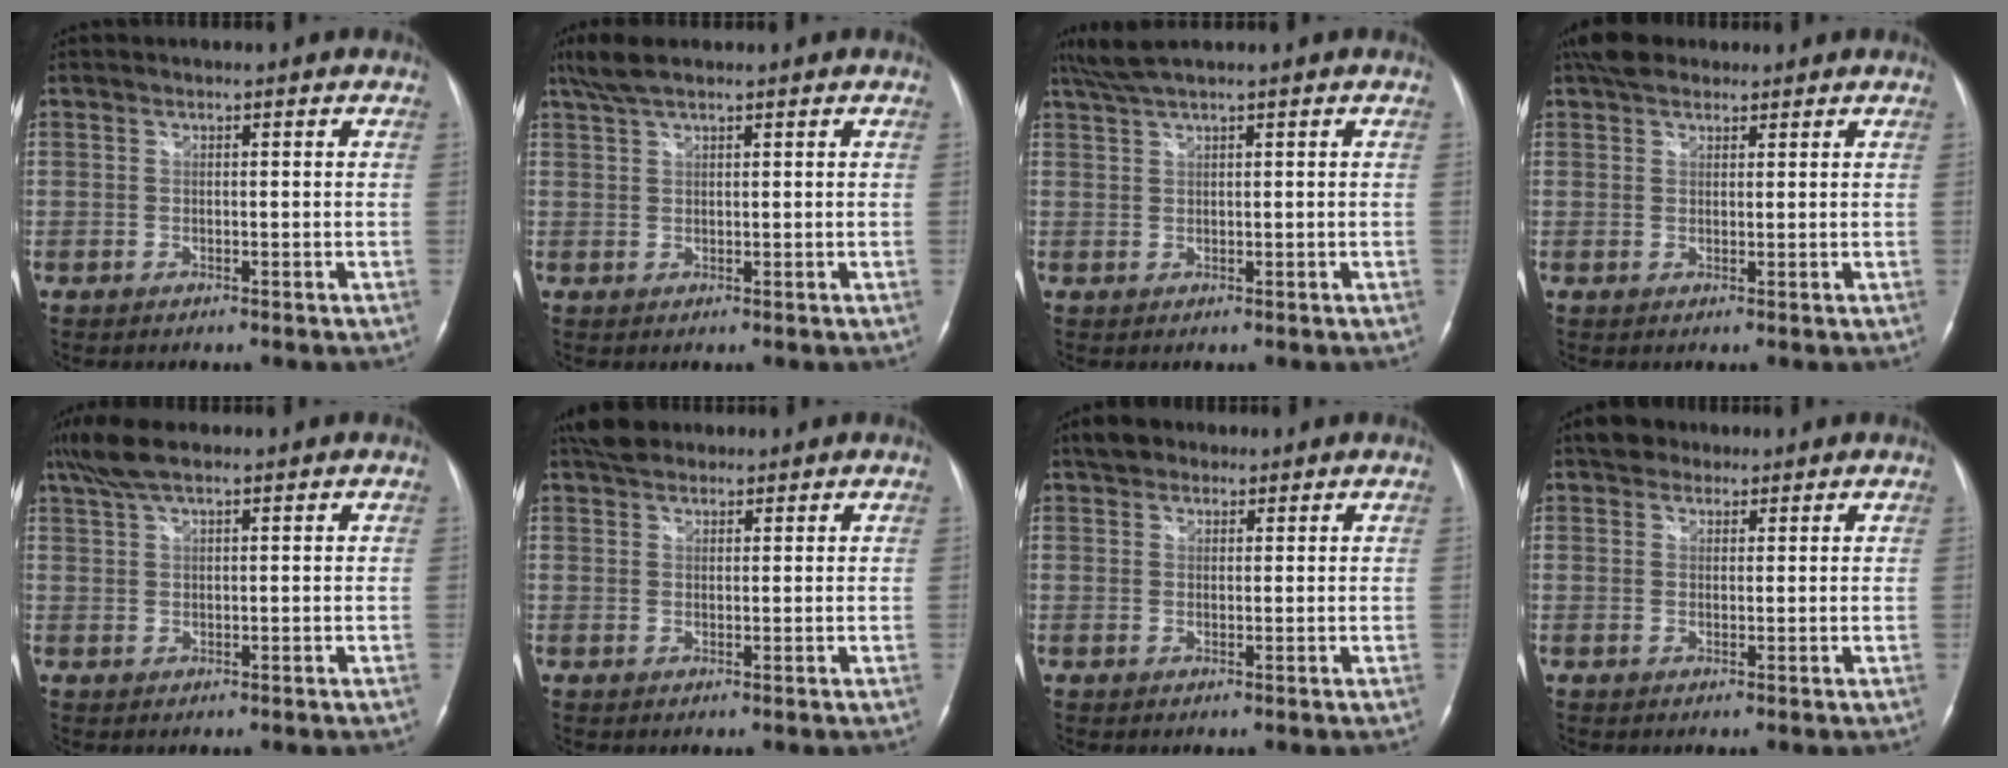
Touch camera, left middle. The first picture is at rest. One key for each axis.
{"total": 4.1, "fx": 3.2, "fy": 0.7, "fz": 2.5, "tx": -0.060, "ty": 0.016, "tz": 0.065}
{"total": 3.6, "fx": 2.9, "fy": -0.5, "fz": 2.1, "tx": -0.053, "ty": 0.019, "tz": 0.060}
{"total": 4.9, "fx": 3.9, "fy": 2.4, "fz": 1.9, "tx": -0.039, "ty": 0.027, "tz": 0.071}
{"total": 5.4, "fx": 4.0, "fy": 1.0, "fz": 3.5, "tx": -0.081, "ty": 0.021, "tz": 0.078}
{"total": 4.3, "fx": 3.6, "fy": 1.9, "fz": 1.4, "tx": -0.030, "ty": 0.021, "tz": 0.064}
{"total": 3.5, "fx": 2.5, "fy": 2.2, "fz": 1.2, "tx": -0.024, "ty": 0.018, "tz": 0.042}
{"total": 3.4, "fx": 2.5, "fy": 2.1, "fz": 0.8, "tx": -0.017, "ty": 0.018, "tz": 0.041}